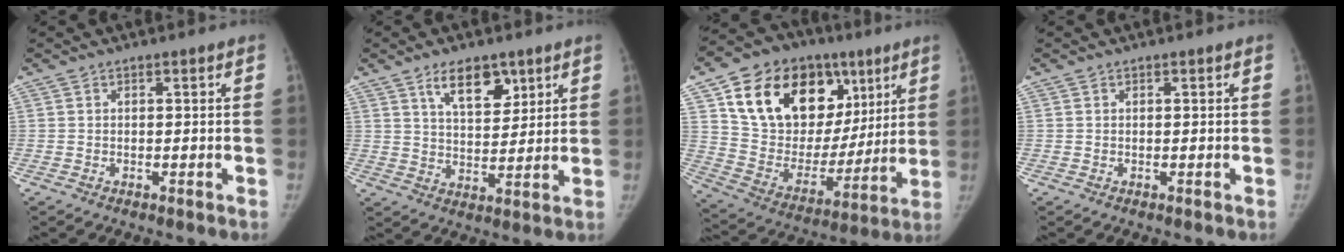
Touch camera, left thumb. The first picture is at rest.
{"total": 9.0, "force": [5.3, 4.5, 5.7], "torque": [-0.064, -0.036, 0.092]}
{"total": 27.8, "force": [11.9, 18.4, 17.1], "torque": [-0.240, 0.010, 0.212]}
{"total": 0.0}